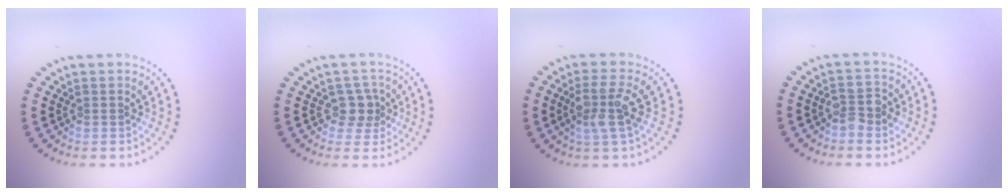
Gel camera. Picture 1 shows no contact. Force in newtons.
{"total": 2.1, "press": 1.7, "slide": 1.2}
{"total": 3.3, "press": 2.9, "slide": 1.7}
{"total": 2.2, "press": 2.1, "slide": 0.4}